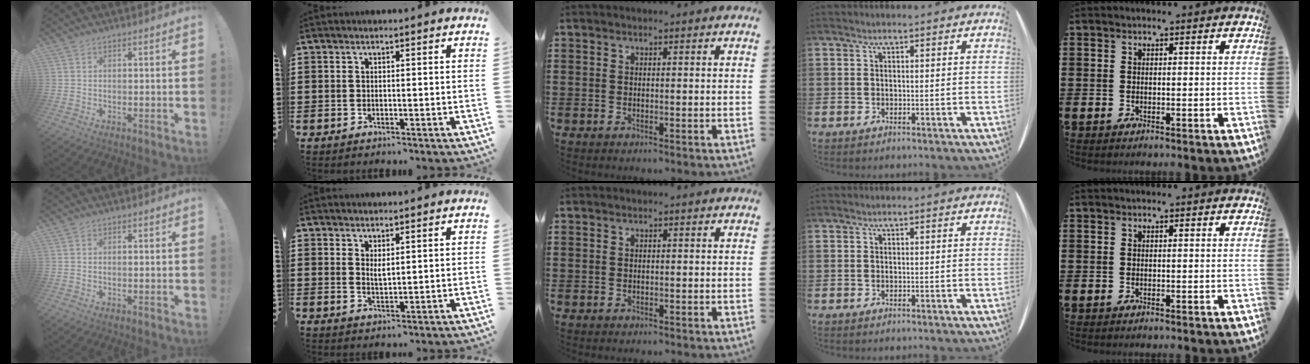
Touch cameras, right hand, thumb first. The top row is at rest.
{"index": {"total": 1.9, "force": [1.2, 0.5, 1.3], "torque": [-0.028, 0.001, 0.022]}}